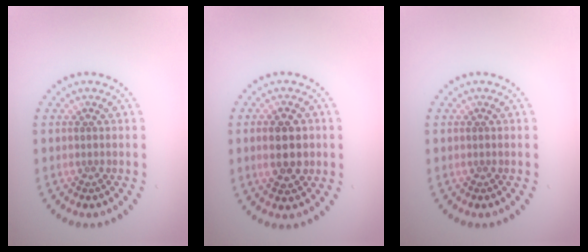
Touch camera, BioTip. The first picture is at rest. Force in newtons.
{"total": 4.5, "press": 4.5, "slide": 0.1}
{"total": 0.0}